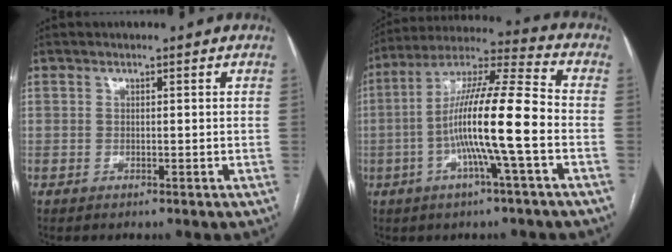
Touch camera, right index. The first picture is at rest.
{"total": 15.3, "force": [-3.2, 0.0, 14.9], "torque": [-0.271, 0.009, -0.068]}